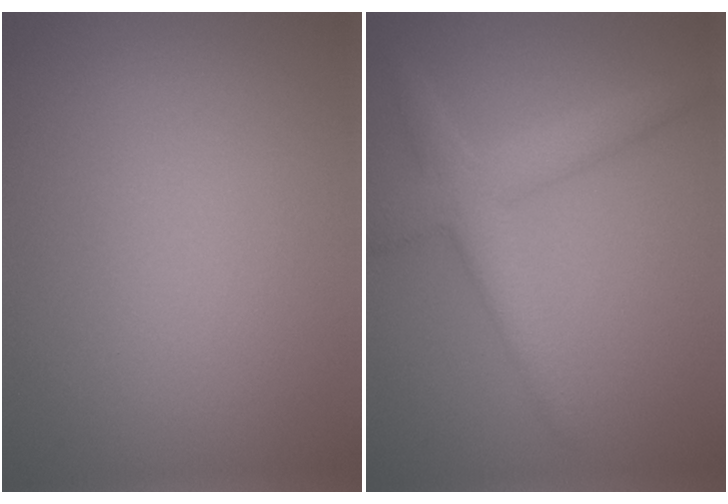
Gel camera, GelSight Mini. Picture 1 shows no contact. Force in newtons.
{"total": 3.8, "press": 3.8, "slide": 0.1}